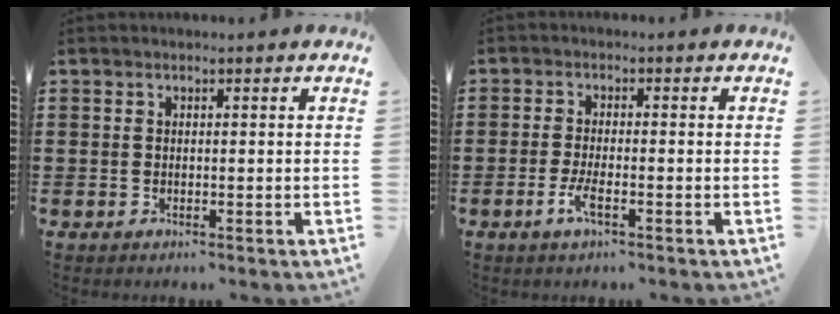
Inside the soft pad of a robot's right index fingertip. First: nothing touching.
{"total": 3.0, "force": [-1.5, 0.5, 2.6], "torque": [-0.055, -0.005, -0.032]}